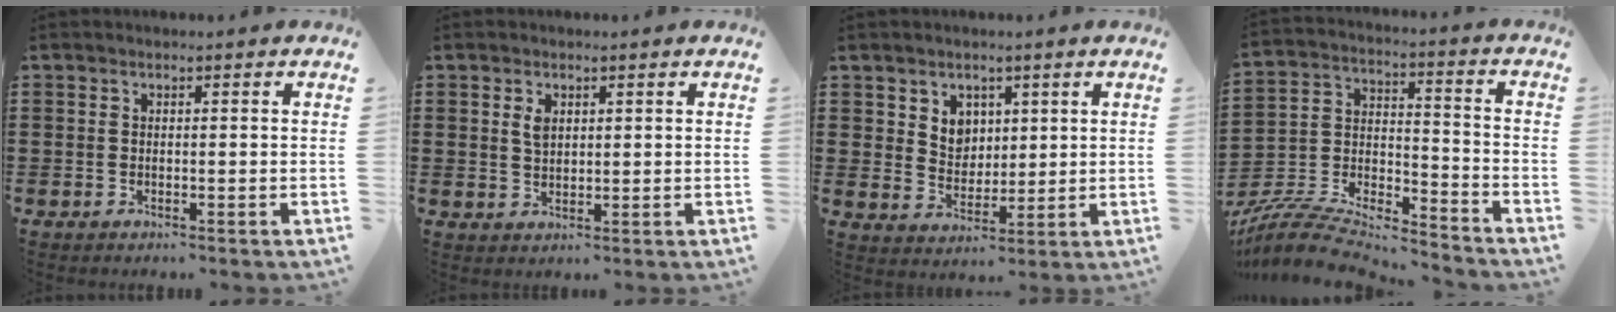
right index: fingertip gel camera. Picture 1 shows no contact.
{"total": 2.2, "force": [0.9, 1.2, 1.6], "torque": [-0.036, 0.004, 0.017]}
{"total": 4.4, "force": [2.5, 3.6, 0.7], "torque": [-0.025, 0.005, 0.044]}
{"total": 7.5, "force": [-7.0, 1.5, 2.3], "torque": [-0.060, -0.004, -0.142]}